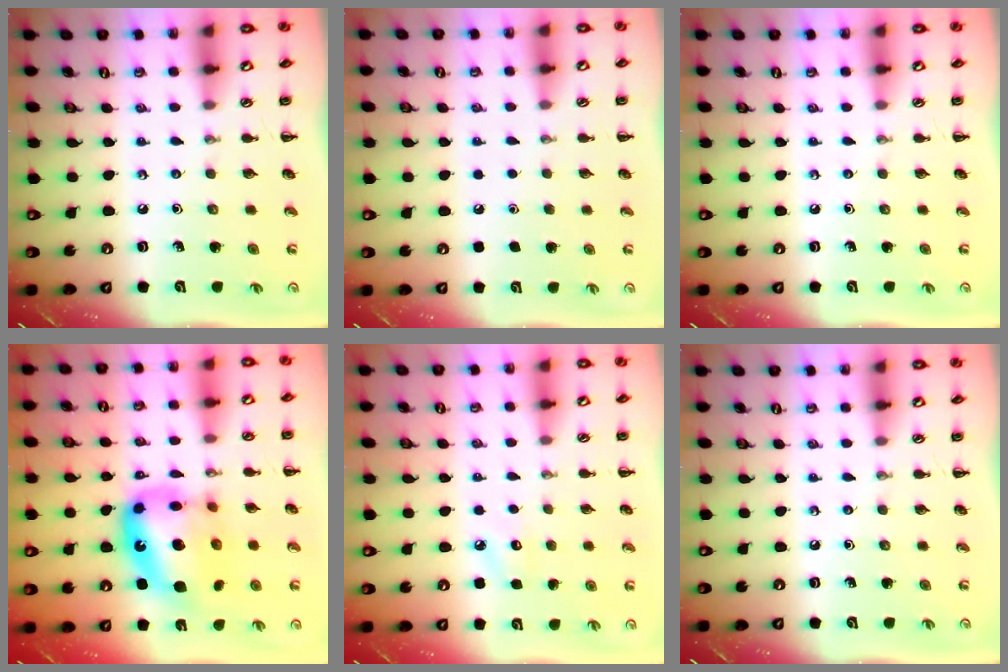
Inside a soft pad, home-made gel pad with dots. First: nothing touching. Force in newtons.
{"total": 1.8, "press": 1.7, "slide": 0.1}
{"total": 0.0}
{"total": 17.9, "press": 17.3, "slide": 4.7}
{"total": 6.4, "press": 6.1, "slide": 1.8}
{"total": 0.0}